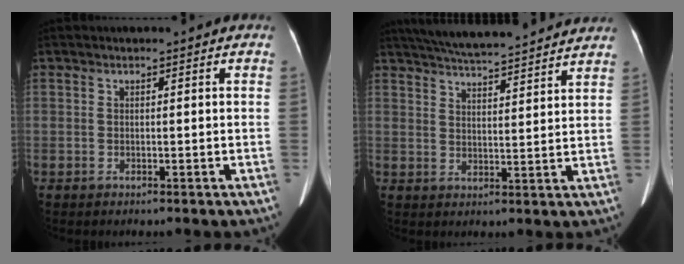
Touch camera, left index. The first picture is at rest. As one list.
[{"total": 17.4, "force": [15.7, 1.6, 7.2], "torque": [-0.122, 0.036, 0.224]}]